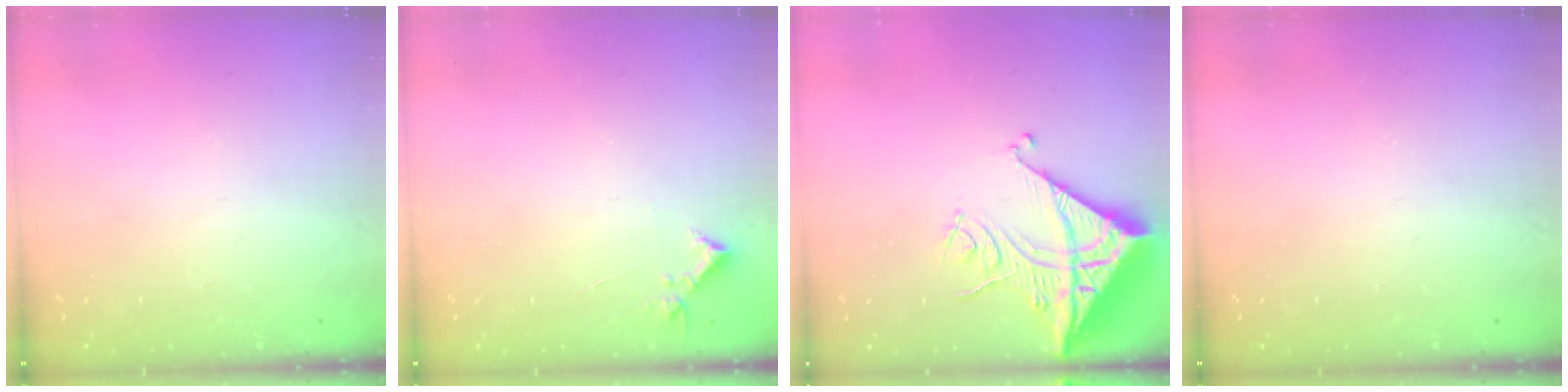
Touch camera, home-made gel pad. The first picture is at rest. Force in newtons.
{"total": 4.4, "press": 4.4, "slide": 0.5}
{"total": 17.1, "press": 17.0, "slide": 1.6}
{"total": 0.0}